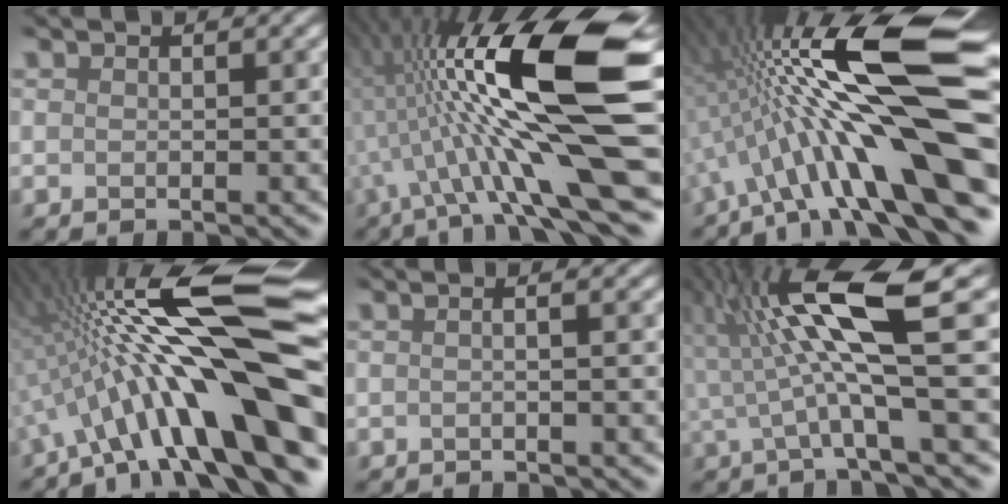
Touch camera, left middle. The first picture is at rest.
{"total": 14.6, "force": [0.3, 3.6, 14.1], "torque": [-0.247, 0.016, 0.009]}
{"total": 15.5, "force": [-0.7, 2.9, 15.2], "torque": [-0.249, 0.033, -0.006]}
{"total": 15.3, "force": [-2.5, 2.8, 14.8], "torque": [-0.224, 0.037, -0.035]}
{"total": 1.6, "force": [0.3, 0.7, 1.4], "torque": [-0.005, 0.001, -0.017]}
{"total": 9.1, "force": [1.6, 1.4, 8.9], "torque": [-0.163, 0.016, 0.036]}